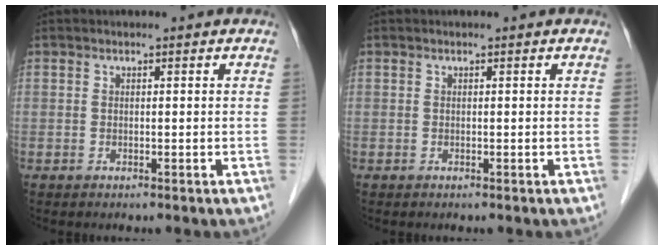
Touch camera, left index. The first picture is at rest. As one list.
[{"total": 0.0}]